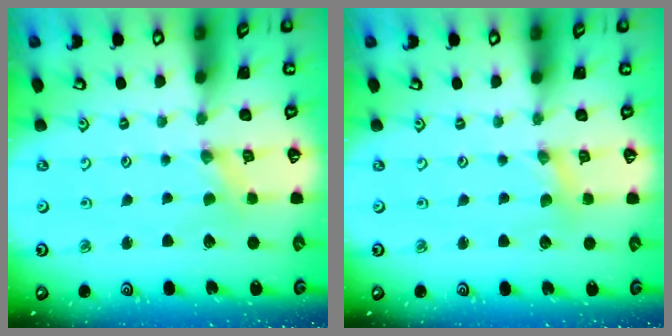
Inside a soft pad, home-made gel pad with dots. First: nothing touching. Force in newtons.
{"total": 1.2, "press": 1.2, "slide": 0.2}